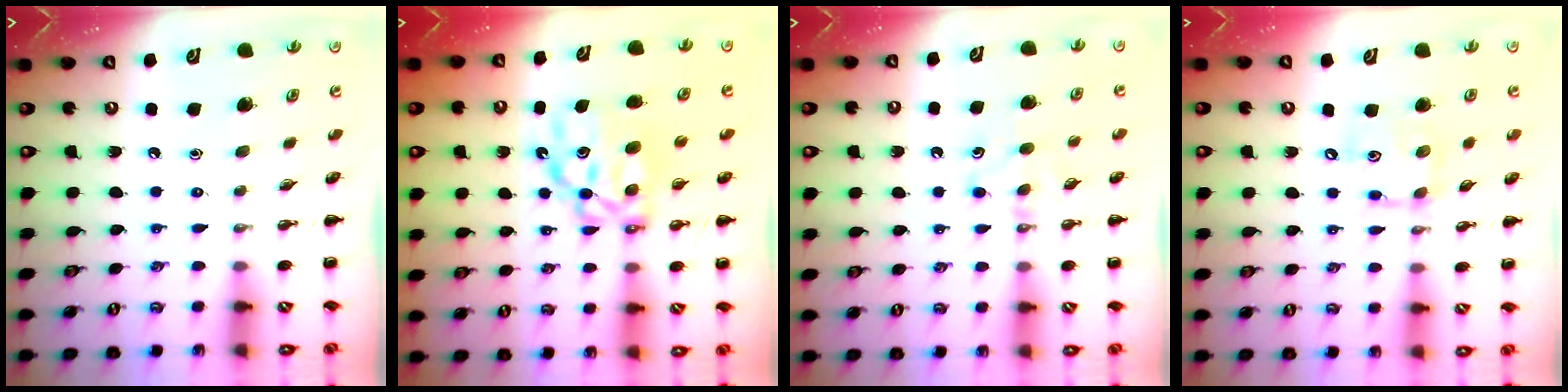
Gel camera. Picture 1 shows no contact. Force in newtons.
{"total": 8.0, "press": 7.9, "slide": 1.1}
{"total": 4.6, "press": 4.5, "slide": 1.2}
{"total": 7.4, "press": 7.4, "slide": 1.0}